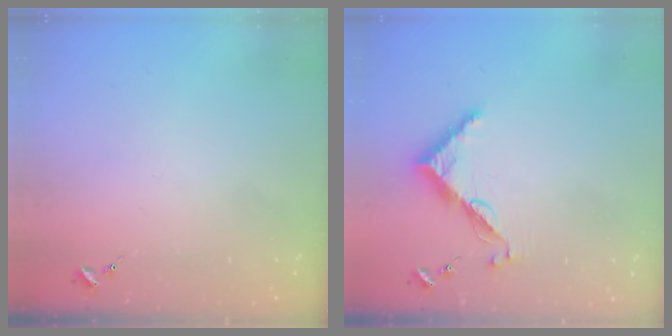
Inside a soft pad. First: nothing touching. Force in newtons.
{"total": 7.8, "press": 7.8, "slide": 0.6}